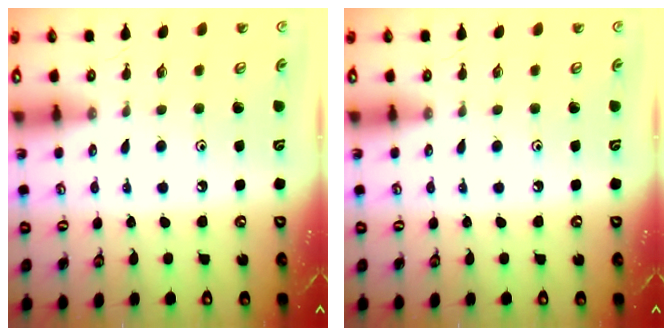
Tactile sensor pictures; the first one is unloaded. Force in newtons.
{"total": 0.0}